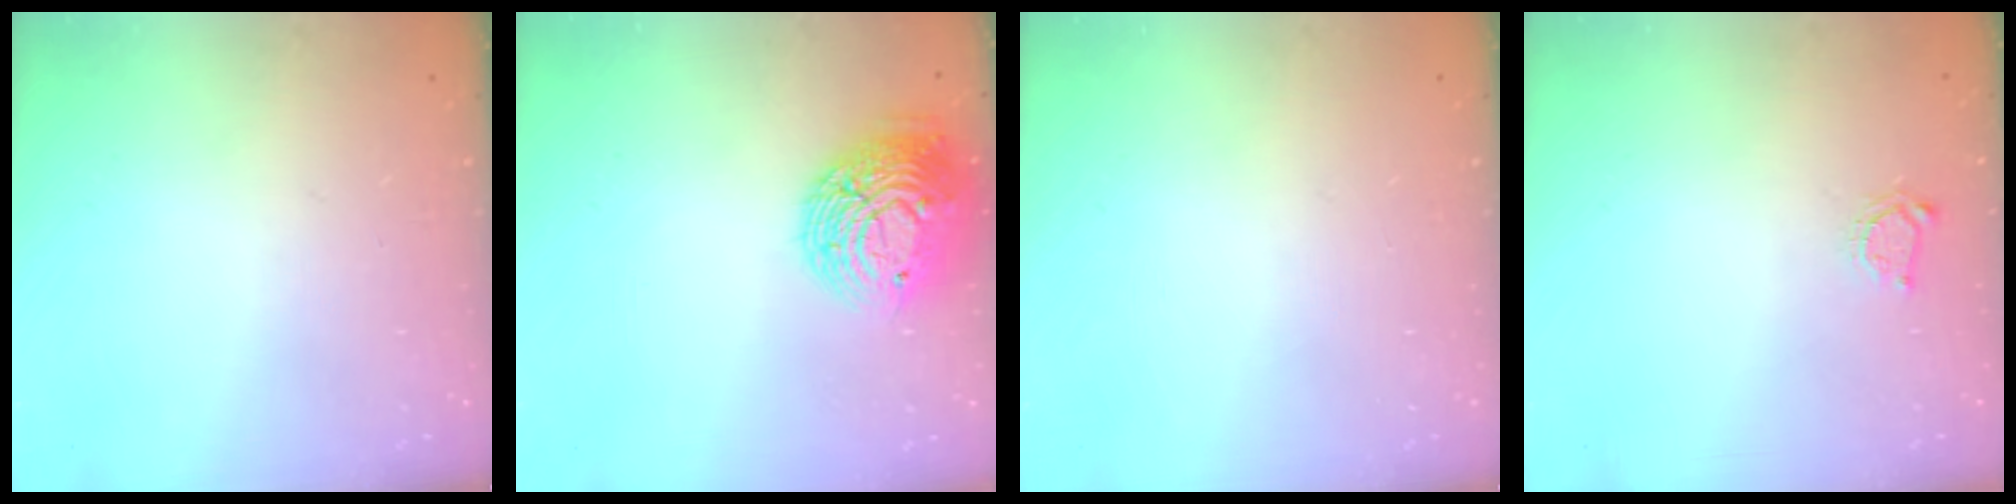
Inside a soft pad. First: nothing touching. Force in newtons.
{"total": 13.9, "press": 13.8, "slide": 1.0}
{"total": 0.0}
{"total": 4.0, "press": 3.9, "slide": 0.5}